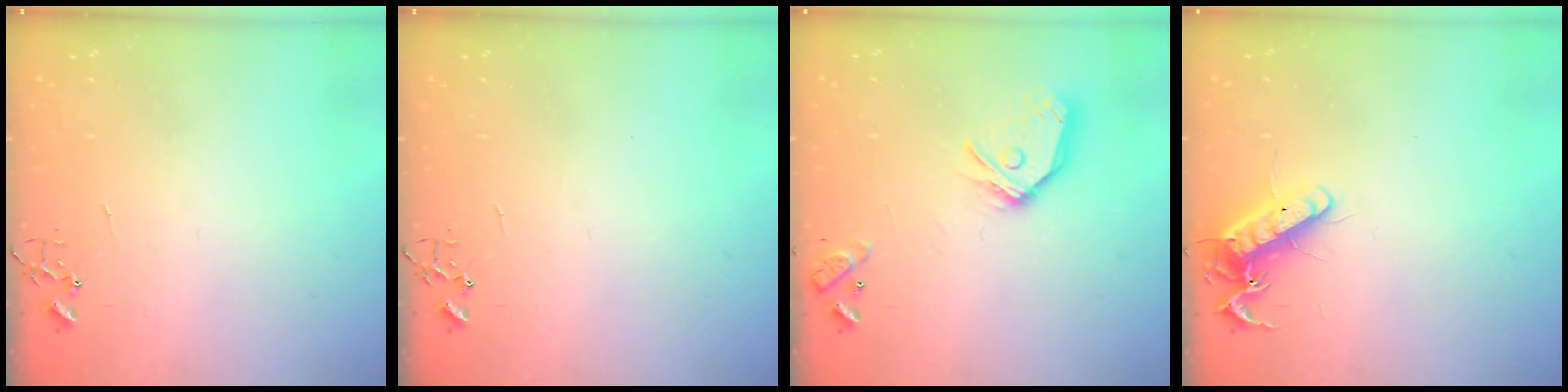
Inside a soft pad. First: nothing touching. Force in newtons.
{"total": 0.0}
{"total": 15.0, "press": 14.9, "slide": 2.2}
{"total": 13.7, "press": 13.6, "slide": 1.5}